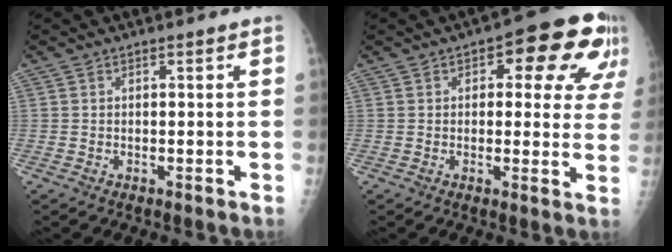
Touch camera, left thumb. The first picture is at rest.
{"total": 13.9, "force": [5.9, 6.6, 10.7], "torque": [-0.072, -0.003, 0.061]}